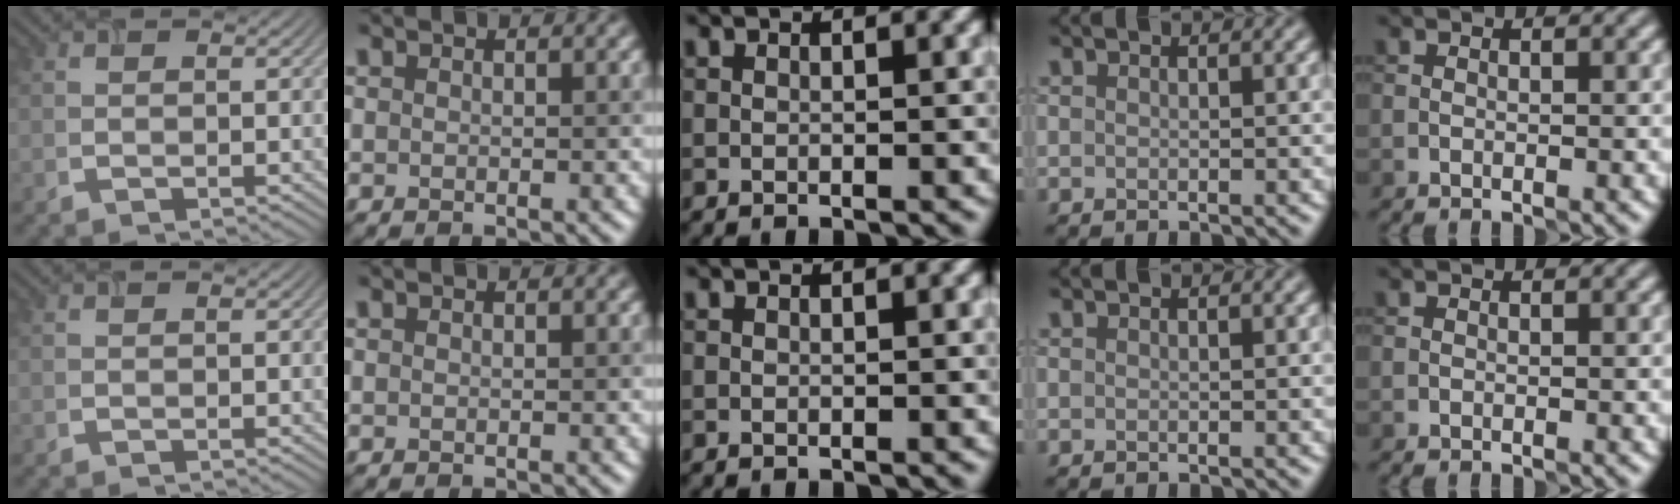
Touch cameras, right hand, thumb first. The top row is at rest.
{}